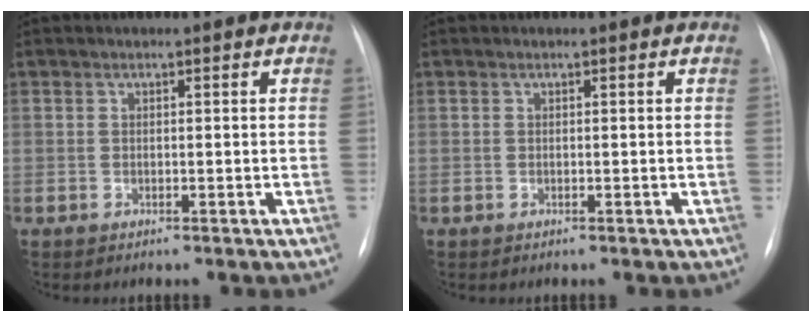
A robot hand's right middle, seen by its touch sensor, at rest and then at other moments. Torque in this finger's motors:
{"motor_torque": [-0.01, -0.01, 0.00, -0.01]}